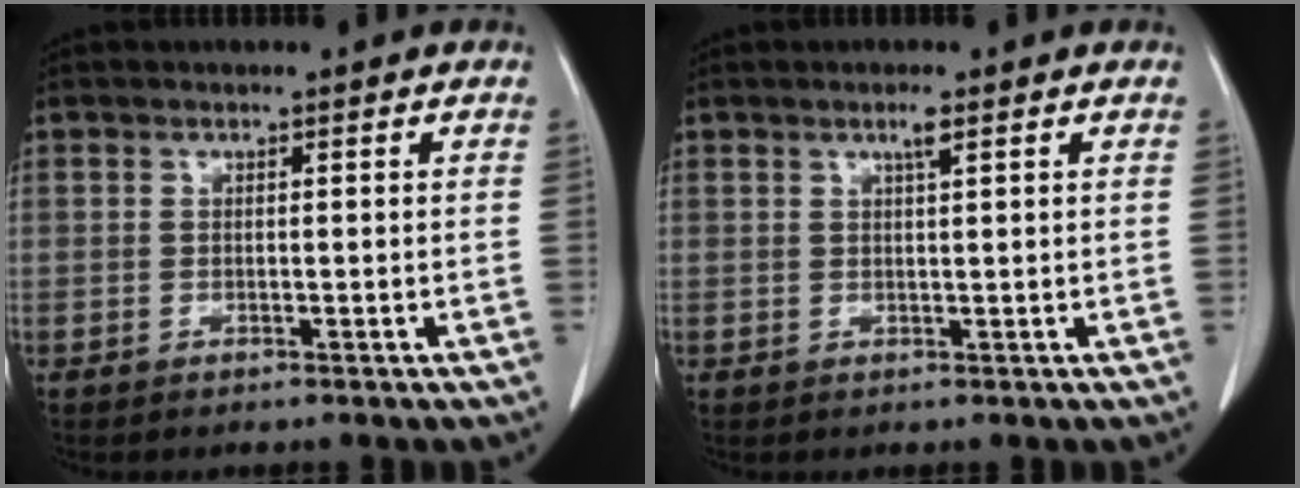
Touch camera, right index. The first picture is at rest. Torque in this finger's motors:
{"motor_torque": [0.04, 0.05, 0.01, 0.02]}